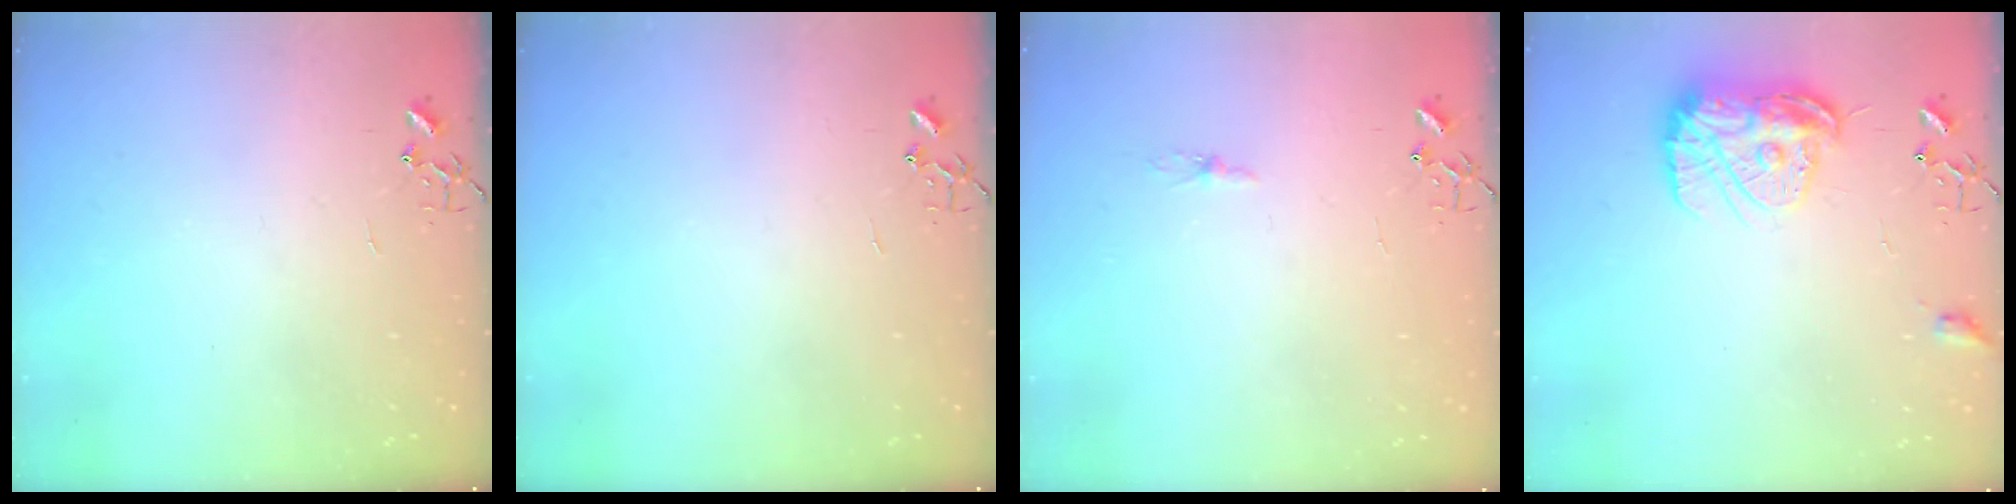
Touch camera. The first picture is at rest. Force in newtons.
{"total": 0.0}
{"total": 2.2, "press": 2.2, "slide": 0.3}
{"total": 13.0, "press": 13.0, "slide": 1.3}